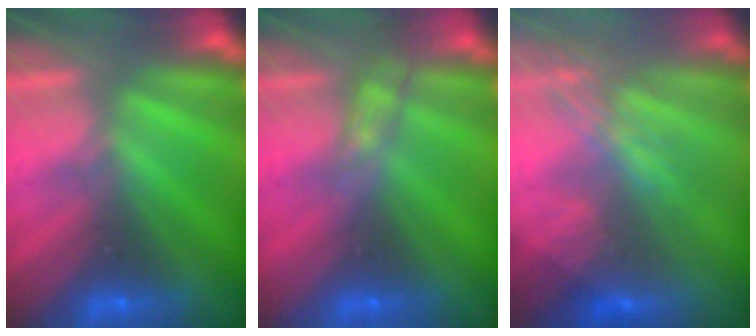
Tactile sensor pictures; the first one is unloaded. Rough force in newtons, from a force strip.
{"total": 2.8}
{"total": 2.7}